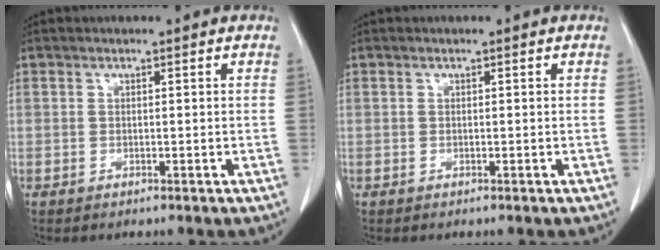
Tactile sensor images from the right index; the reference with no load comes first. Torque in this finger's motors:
{"motor_torque": [0.00, 0.00, 0.00, 0.00]}